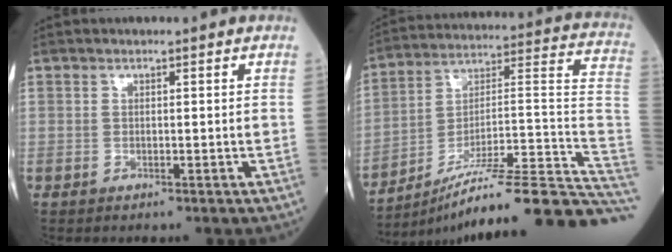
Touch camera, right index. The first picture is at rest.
{"total": 27.8, "force": [-22.3, -0.2, 16.6], "torque": [-0.131, 0.024, -0.331]}